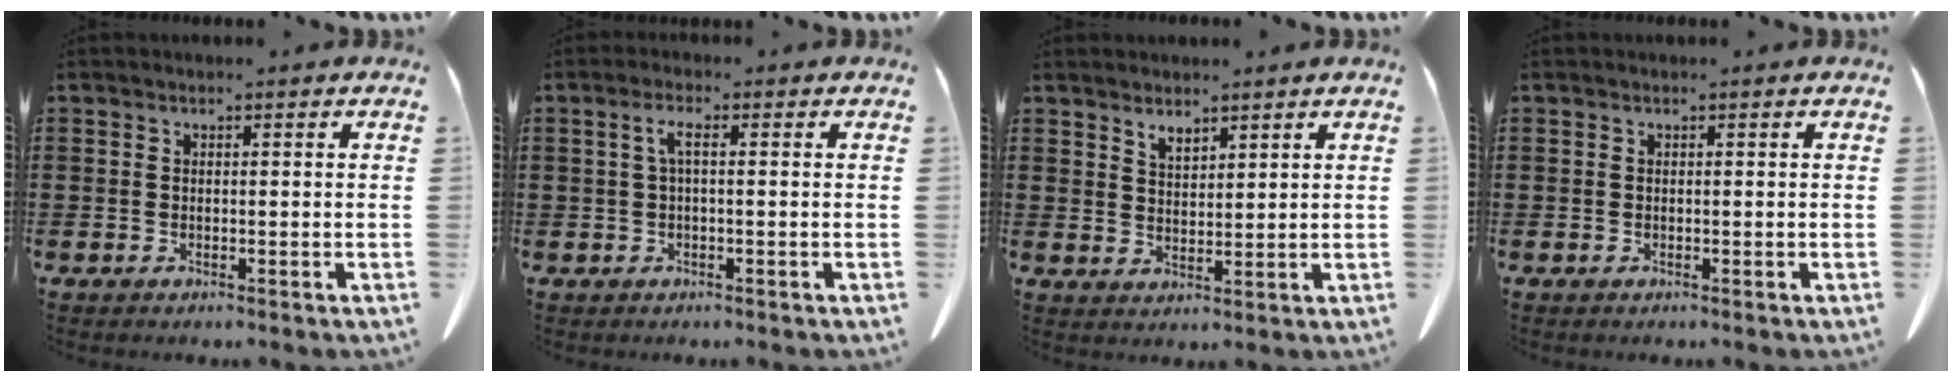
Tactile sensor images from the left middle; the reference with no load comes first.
{"total": 2.6, "force": [0.3, 0.6, 2.6], "torque": [-0.050, 0.005, 0.004]}
{"total": 2.4, "force": [2.2, 0.6, 0.7], "torque": [-0.018, -0.003, 0.042]}
{"total": 0.0}